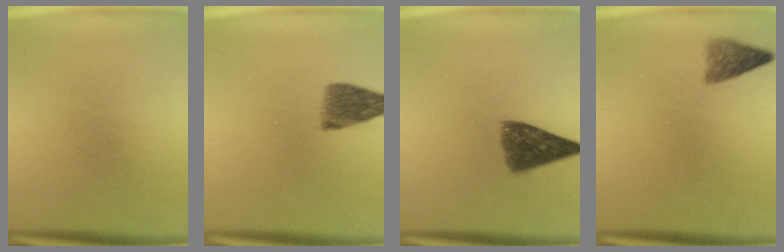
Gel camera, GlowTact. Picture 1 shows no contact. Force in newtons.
{"total": 5.4}
{"total": 7.6}
{"total": 2.6}